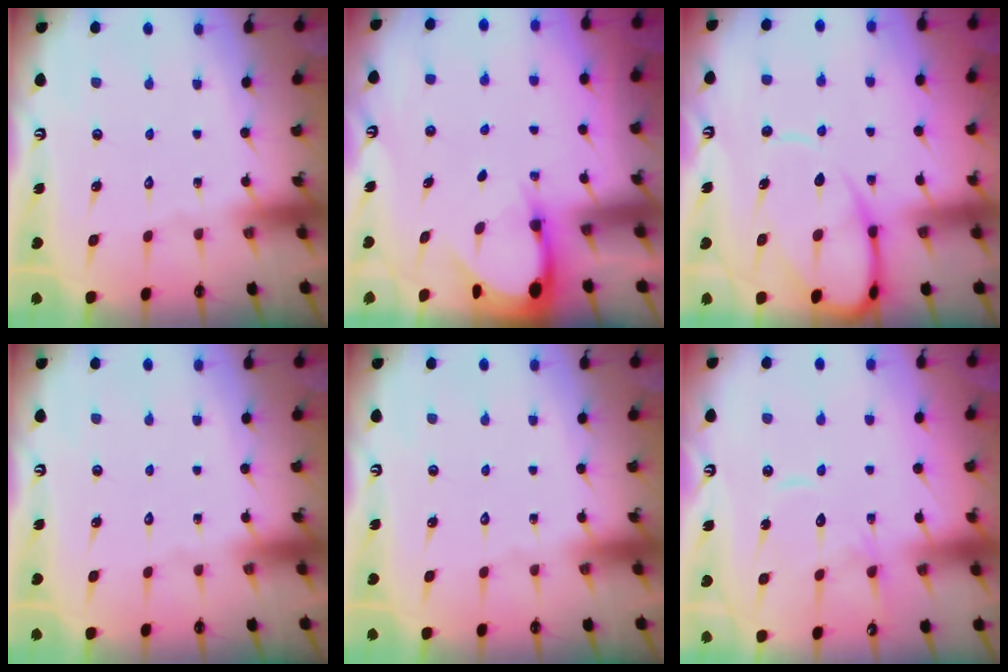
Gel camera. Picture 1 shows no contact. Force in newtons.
{"total": 3.6, "press": 3.6, "slide": 0.3}
{"total": 10.2, "press": 10.1, "slide": 1.3}
{"total": 0.0}
{"total": 0.0}
{"total": 12.2, "press": 12.1, "slide": 1.1}